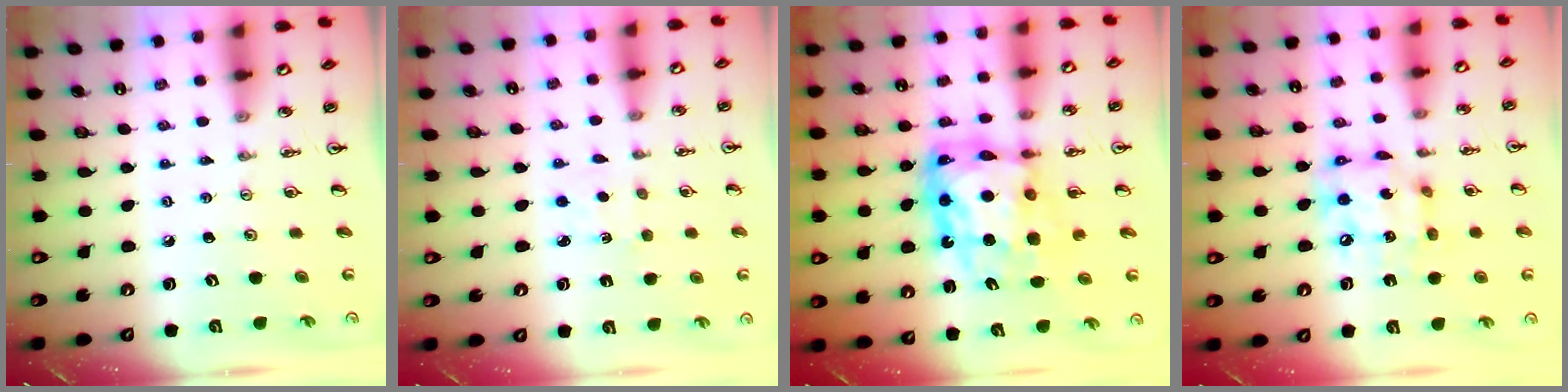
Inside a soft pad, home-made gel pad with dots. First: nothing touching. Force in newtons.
{"total": 1.3, "press": 1.2, "slide": 0.3}
{"total": 14.2, "press": 14.1, "slide": 1.5}
{"total": 13.3, "press": 13.2, "slide": 1.4}